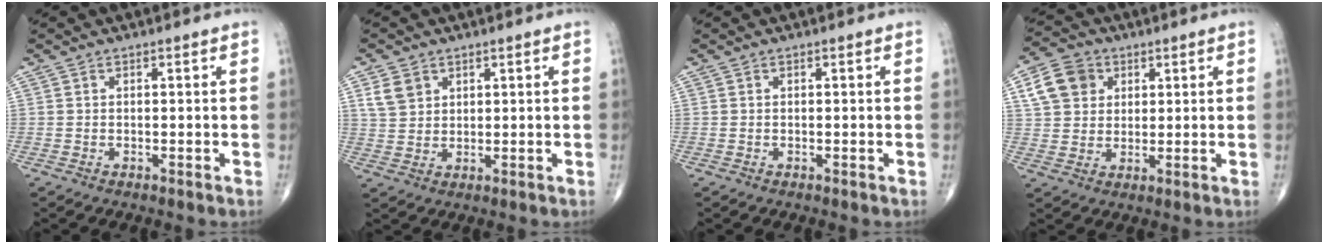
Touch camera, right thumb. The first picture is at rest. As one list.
[{"total": 4.7, "force": [2.3, 3.5, 2.1], "torque": [-0.029, -0.009, 0.051]}, {"total": 0.0}, {"total": 8.6, "force": [3.1, 6.9, 3.9], "torque": [-0.052, -0.001, 0.056]}]